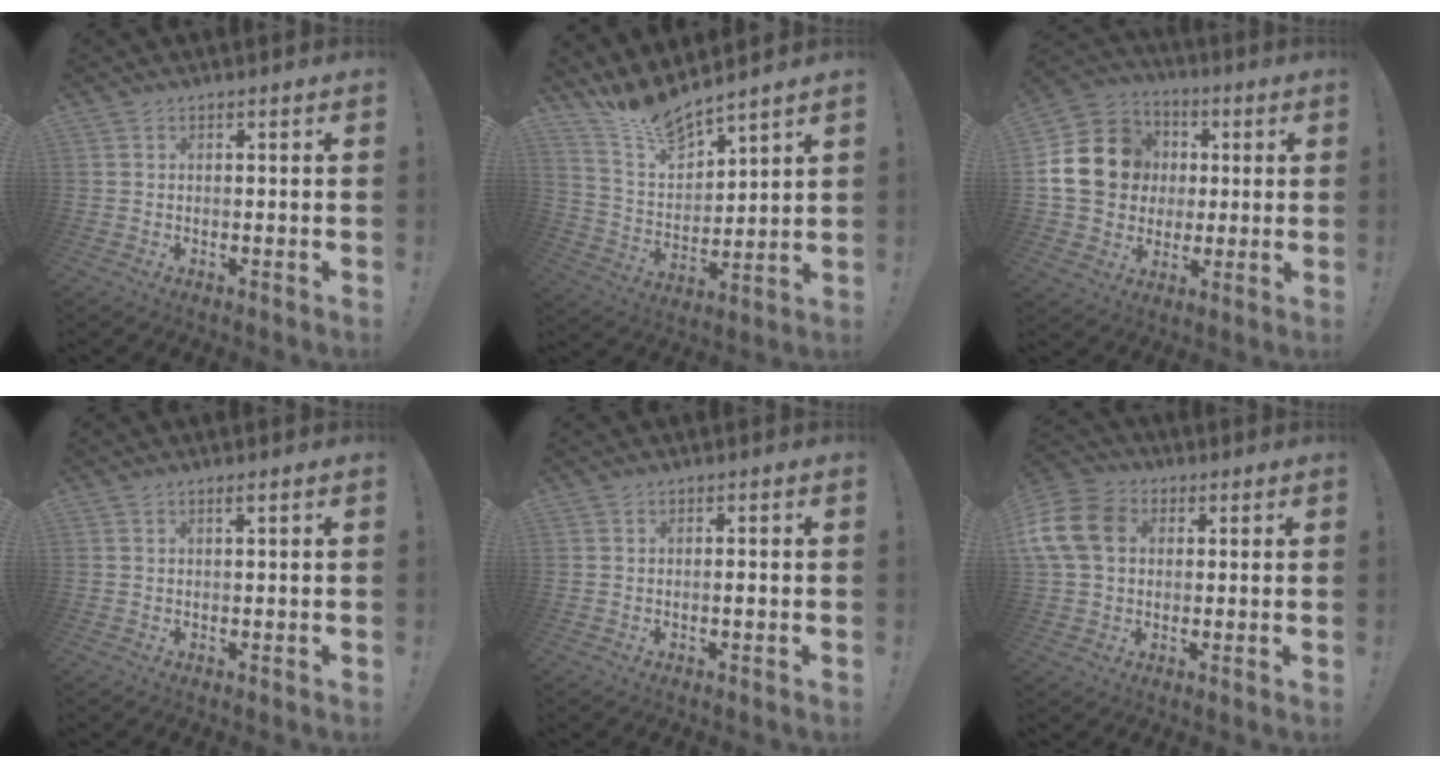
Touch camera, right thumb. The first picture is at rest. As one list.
[{"total": 11.3, "force": [10.7, 1.8, 3.0], "torque": [-0.082, -0.090, 0.195]}, {"total": 18.0, "force": [2.4, 15.8, 8.2], "torque": [-0.114, 0.006, 0.069]}, {"total": 1.1, "force": [0.6, -0.1, 0.9], "torque": [-0.014, -0.002, 0.009]}, {"total": 0.8, "force": [-0.4, 0.0, 0.7], "torque": [-0.004, -0.003, -0.010]}, {"total": 14.6, "force": [2.6, 11.5, 8.6], "torque": [-0.167, 0.002, 0.052]}]